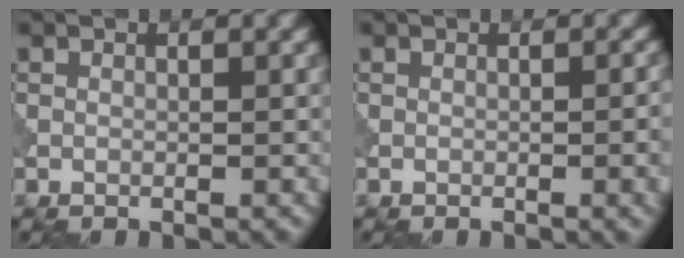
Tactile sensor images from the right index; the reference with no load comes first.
{"total": 2.2, "force": [0.0, 0.4, 2.2], "torque": [-0.028, -0.001, 0.001]}